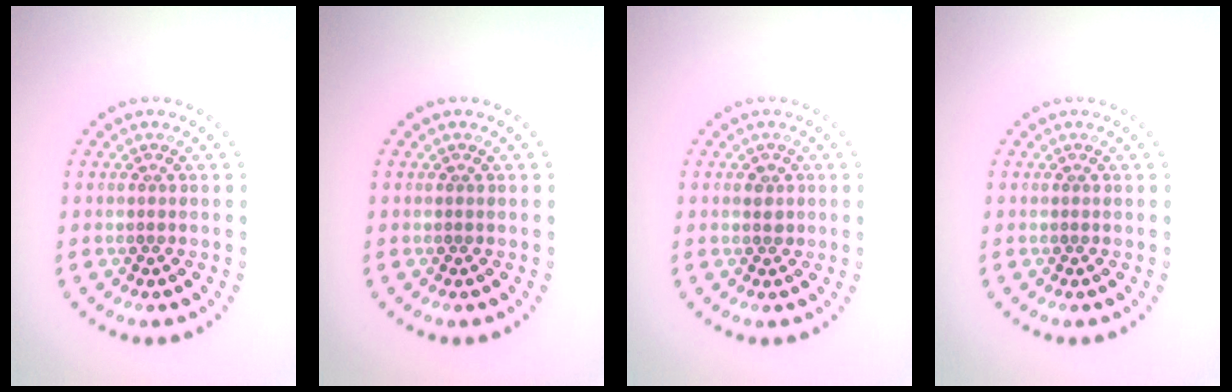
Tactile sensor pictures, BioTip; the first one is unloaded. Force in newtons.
{"total": 0.0}
{"total": 1.2, "press": 1.2, "slide": 0.2}
{"total": 0.0}